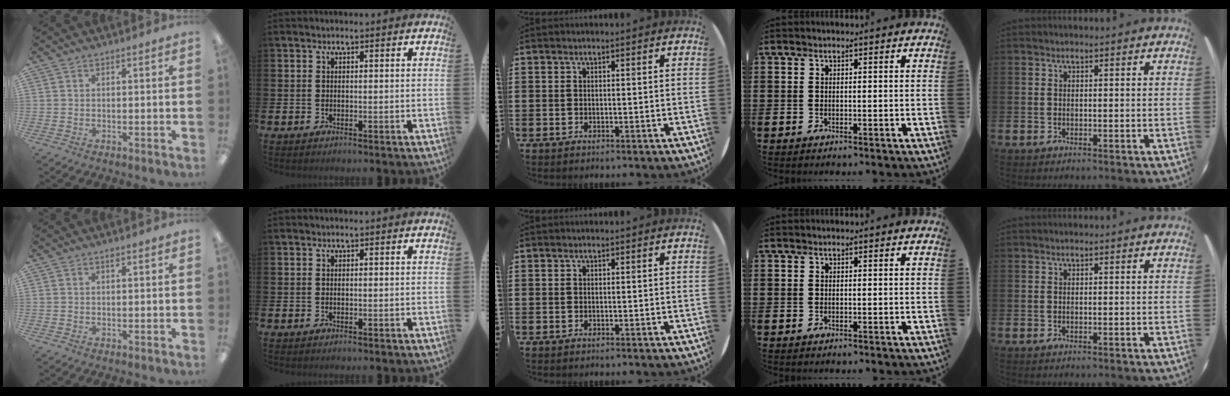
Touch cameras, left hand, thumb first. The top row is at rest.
{"thumb": {"total": 0.6, "force": [0.5, 0.1, 0.3], "torque": [-0.007, 0.002, 0.008]}}